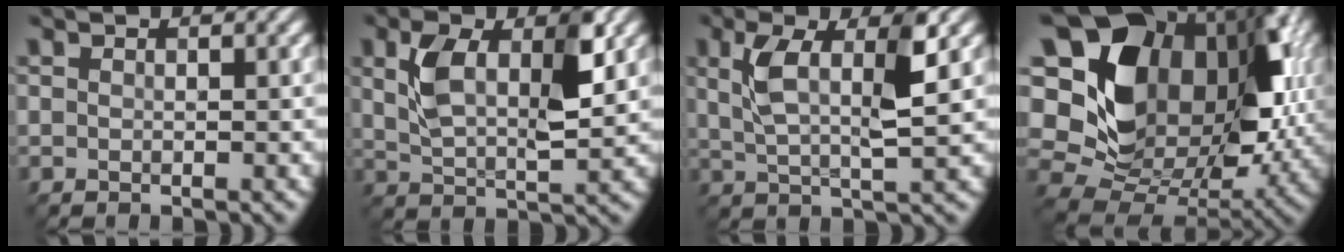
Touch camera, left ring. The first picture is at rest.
{"total": 6.1, "force": [1.8, 2.6, 5.2], "torque": [-0.109, -0.001, 0.034]}
{"total": 5.5, "force": [1.7, 1.5, 5.1], "torque": [-0.102, 0.003, 0.034]}
{"total": 17.5, "force": [4.6, 12.9, 10.8], "torque": [-0.197, 0.034, 0.089]}